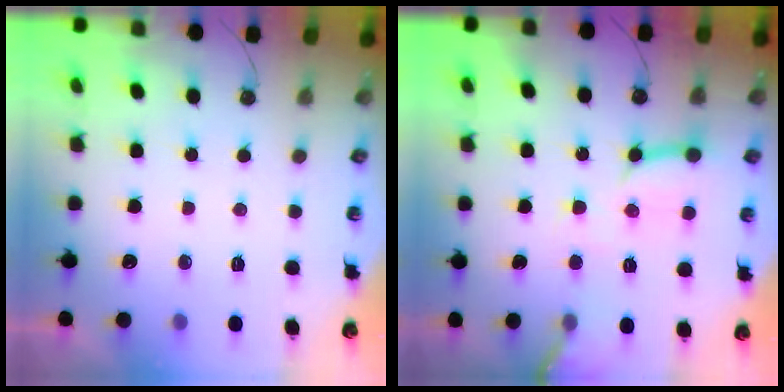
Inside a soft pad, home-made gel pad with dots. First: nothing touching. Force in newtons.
{"total": 12.2, "press": 12.2, "slide": 1.1}